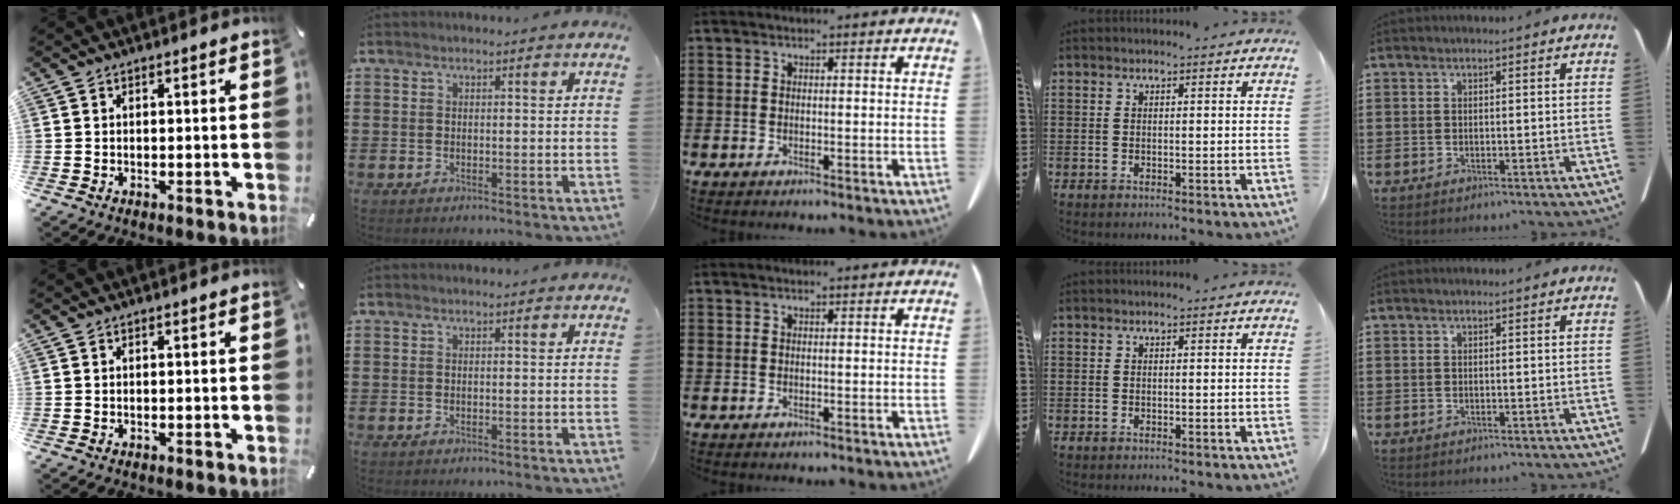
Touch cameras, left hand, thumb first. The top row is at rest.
{}